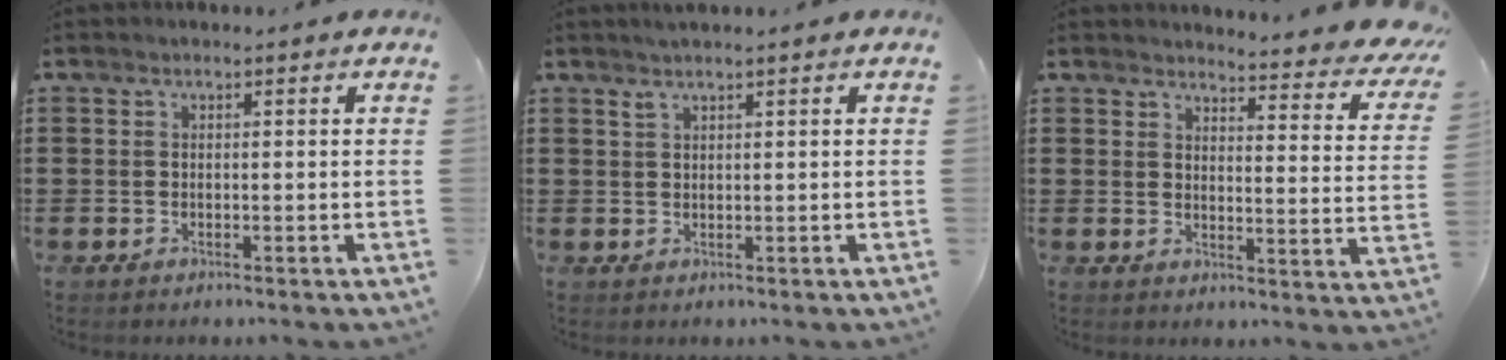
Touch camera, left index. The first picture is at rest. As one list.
[{"total": 1.4, "force": [1.1, 0.1, 0.8], "torque": [-0.018, 0.001, 0.021]}, {"total": 4.5, "force": [4.2, 0.2, 1.6], "torque": [-0.036, -0.034, 0.068]}]